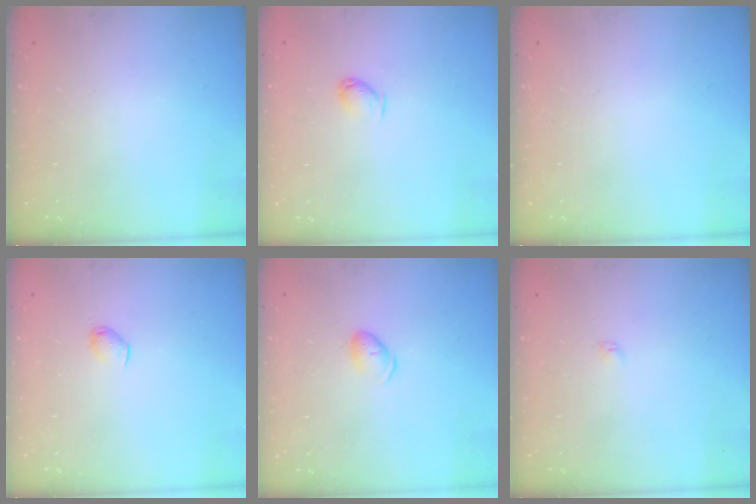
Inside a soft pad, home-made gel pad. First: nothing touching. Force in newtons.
{"total": 3.4, "press": 3.3, "slide": 0.7}
{"total": 0.0}
{"total": 3.0, "press": 3.0, "slide": 0.5}
{"total": 6.2, "press": 6.2, "slide": 0.9}
{"total": 2.0, "press": 1.9, "slide": 0.4}